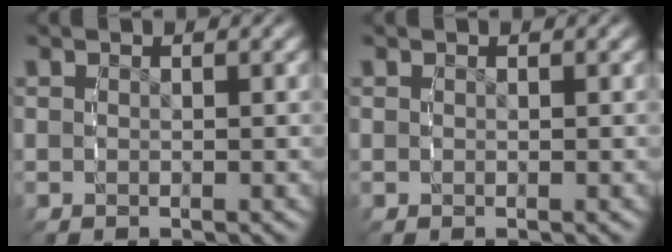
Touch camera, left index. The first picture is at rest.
{"total": 0.0}